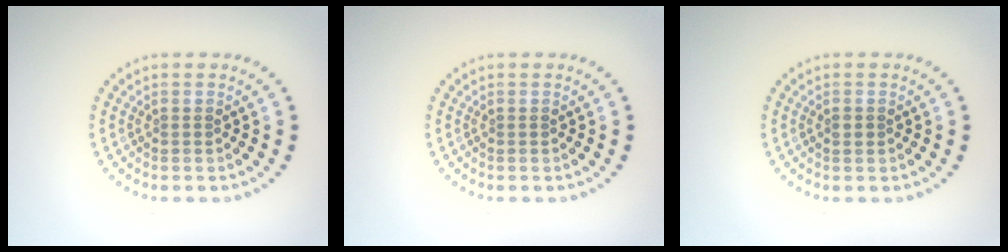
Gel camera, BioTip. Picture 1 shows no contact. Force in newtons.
{"total": 0.0}
{"total": 1.0, "press": 1.0, "slide": 0.1}